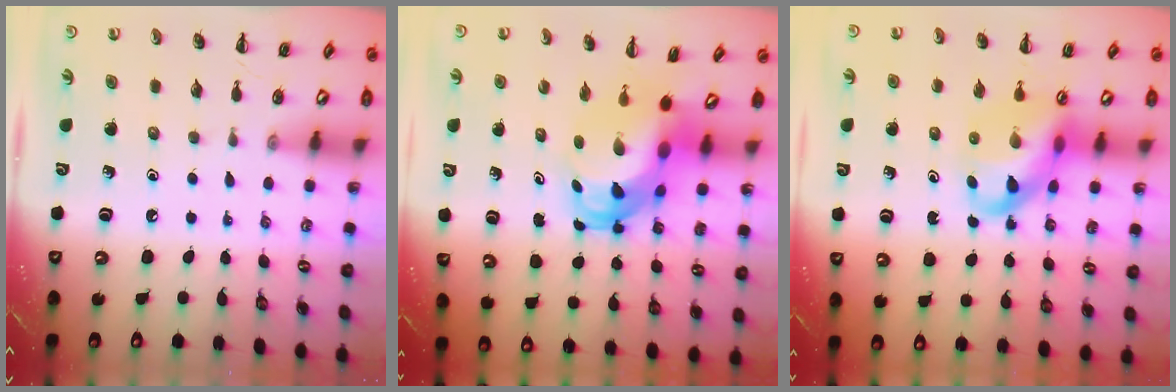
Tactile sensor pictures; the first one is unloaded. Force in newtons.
{"total": 7.1, "press": 6.8, "slide": 2.2}
{"total": 11.1, "press": 10.7, "slide": 3.1}